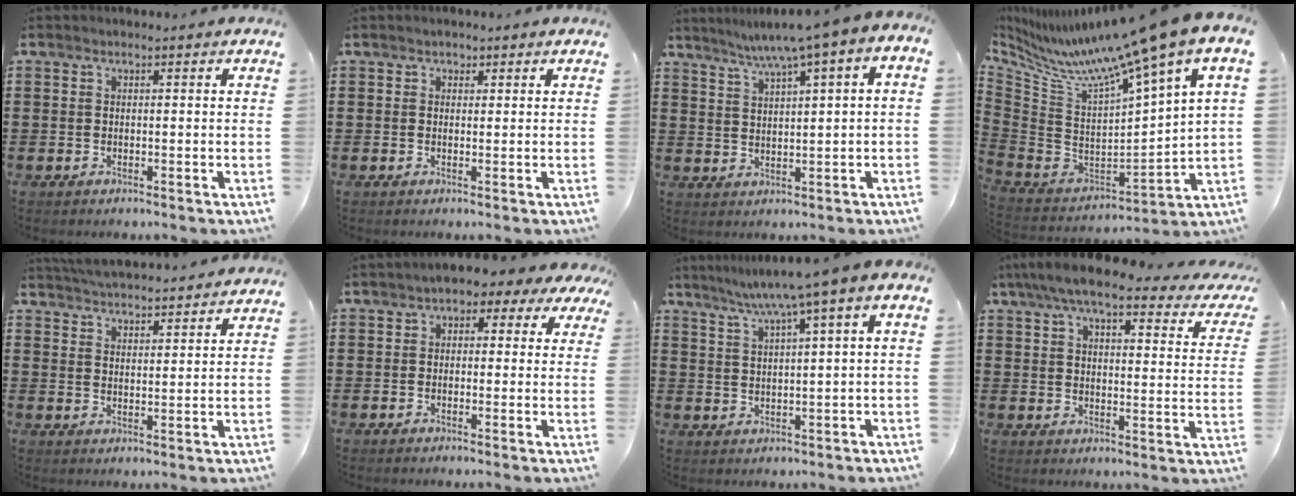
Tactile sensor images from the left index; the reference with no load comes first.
{"total": 1.0, "force": [0.6, 0.8, 0.1], "torque": [0.002, 0.001, 0.010]}
{"total": 4.3, "force": [2.6, 0.0, 3.4], "torque": [-0.075, -0.015, 0.037]}
{"total": 10.8, "force": [8.1, -1.7, 6.9], "torque": [-0.148, -0.069, 0.117]}
{"total": 4.2, "force": [4.2, -0.1, 0.2], "torque": [-0.018, -0.019, 0.075]}
{"total": 2.5, "force": [0.3, 1.8, 1.6], "torque": [-0.030, 0.005, -0.003]}
{"total": 5.4, "force": [2.9, 0.1, 4.6], "torque": [-0.098, -0.012, 0.042]}
{"total": 8.6, "force": [7.2, 1.1, 4.6], "torque": [-0.107, -0.029, 0.126]}